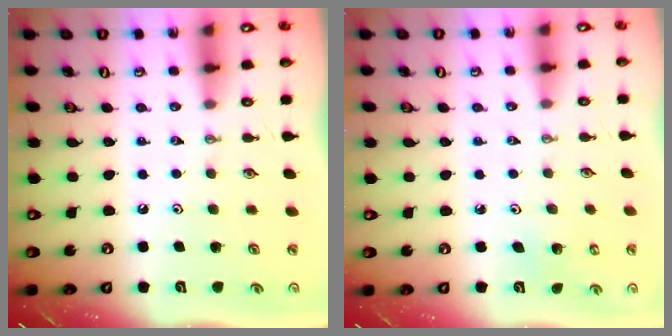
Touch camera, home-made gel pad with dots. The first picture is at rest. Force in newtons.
{"total": 3.2, "press": 3.2, "slide": 0.2}